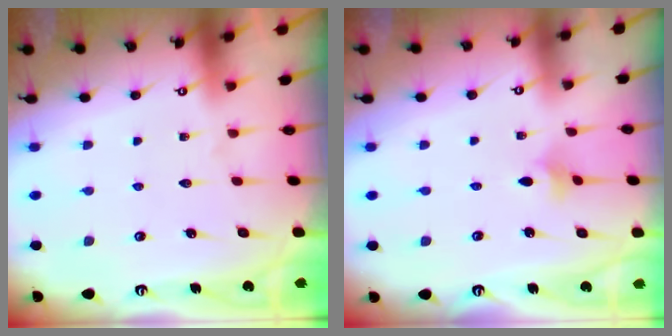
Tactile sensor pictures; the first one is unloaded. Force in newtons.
{"total": 2.3, "press": 2.2, "slide": 0.5}